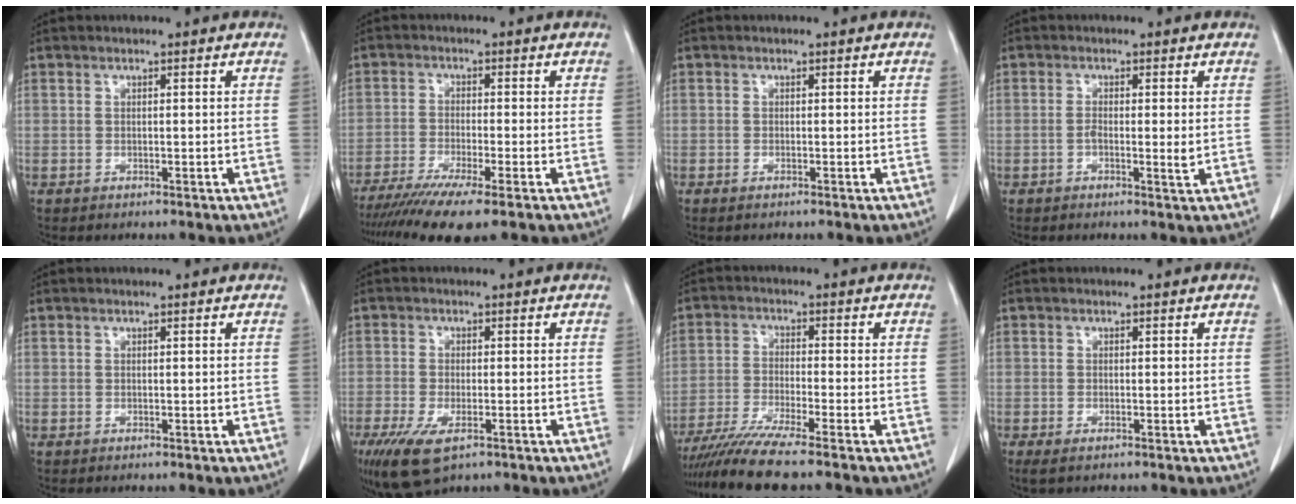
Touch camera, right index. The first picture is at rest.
{"total": 9.2, "force": [-6.7, 0.0, 6.3], "torque": [-0.105, -0.019, -0.110]}
{"total": 0.7, "force": [-0.5, 0.1, 0.4], "torque": [-0.007, -0.001, -0.008]}
{"total": 2.3, "force": [-0.1, 0.4, 2.2], "torque": [-0.034, -0.001, 0.001]}
{"total": 0.0}
{"total": 9.1, "force": [-5.1, 3.7, 6.6], "torque": [-0.132, -0.023, -0.087]}
{"total": 8.9, "force": [-7.4, -1.1, 4.9], "torque": [-0.083, -0.030, -0.131]}
{"total": 1.8, "force": [-1.1, 0.6, 1.3], "torque": [-0.024, -0.004, -0.016]}